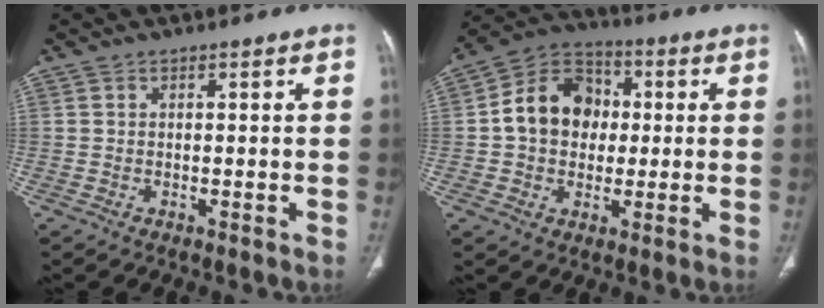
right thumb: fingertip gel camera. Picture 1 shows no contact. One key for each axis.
{"total": 13.2, "fx": 0.8, "fy": 10.6, "fz": 7.8, "tx": -0.103, "ty": 0.026, "tz": 0.004}